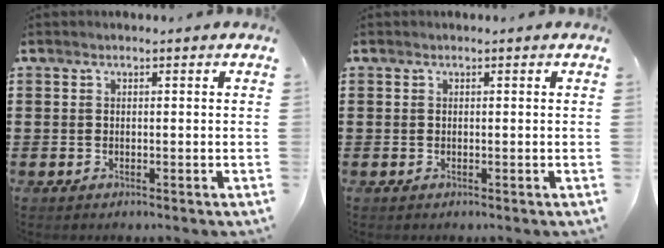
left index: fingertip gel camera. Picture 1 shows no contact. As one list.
[{"total": 0.0}]